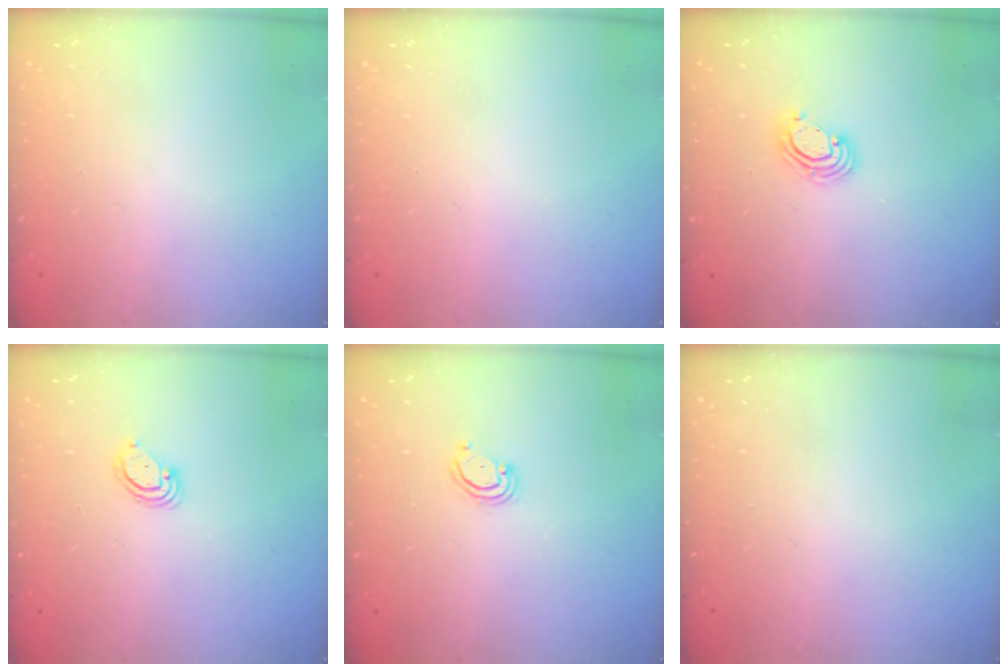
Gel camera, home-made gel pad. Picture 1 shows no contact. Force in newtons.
{"total": 0.0}
{"total": 3.6, "press": 3.6, "slide": 0.3}
{"total": 3.2, "press": 3.2, "slide": 0.4}
{"total": 3.1, "press": 3.1, "slide": 0.4}
{"total": 0.0}